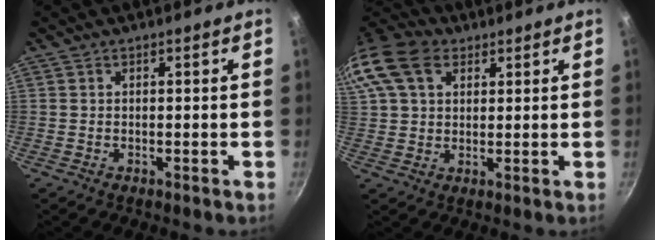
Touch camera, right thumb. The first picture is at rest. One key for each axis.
{"total": 16.2, "fx": 6.7, "fy": 11.4, "fz": 9.5, "tx": -0.204, "ty": 0.027, "tz": 0.117}